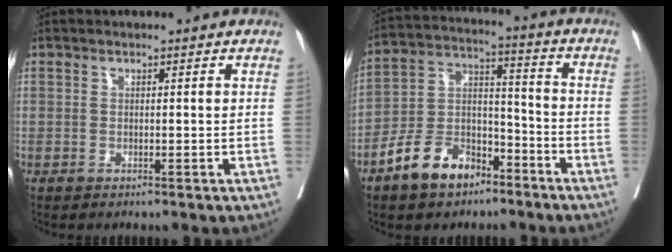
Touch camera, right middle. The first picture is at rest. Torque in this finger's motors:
{"motor_torque": [1.15, -0.99, 0.51, 0.15]}